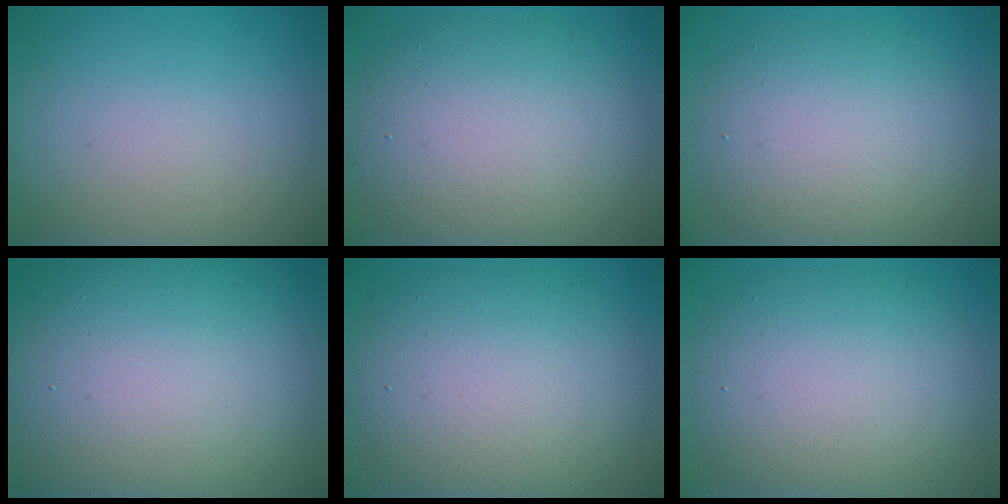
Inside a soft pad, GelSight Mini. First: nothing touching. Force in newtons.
{"total": 8.6, "press": 8.6, "slide": 0.3}
{"total": 6.8, "press": 6.8, "slide": 0.3}
{"total": 17.4, "press": 17.3, "slide": 1.0}
{"total": 10.1, "press": 10.1, "slide": 0.6}
{"total": 9.3, "press": 9.3, "slide": 0.5}